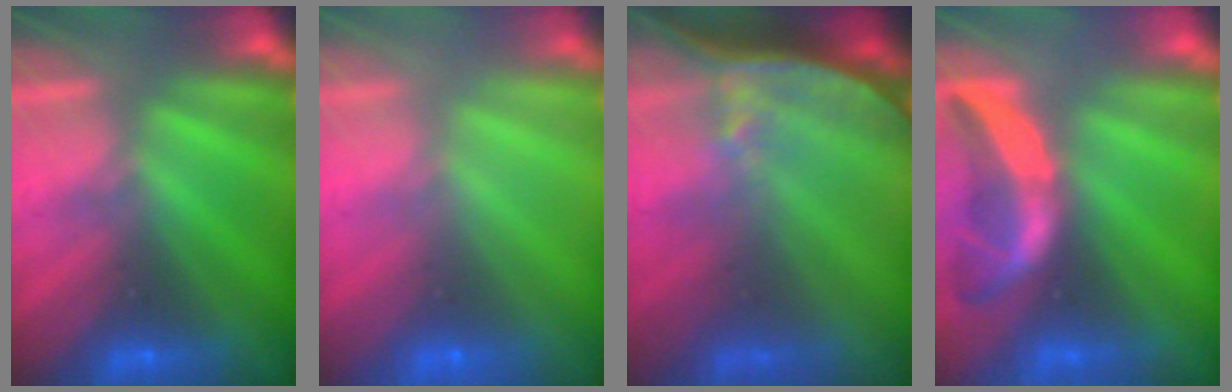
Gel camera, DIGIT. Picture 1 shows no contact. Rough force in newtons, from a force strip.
{"total": 2.2}
{"total": 7.5}
{"total": 1.7}